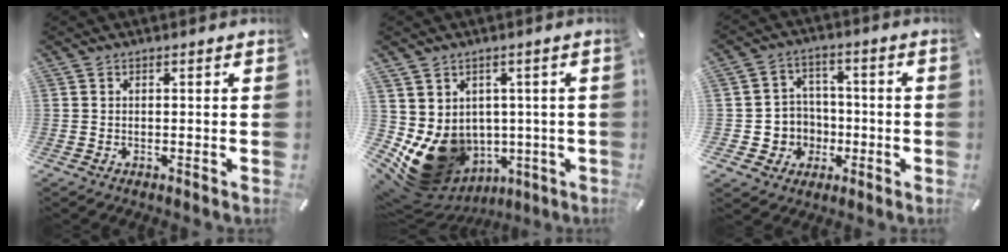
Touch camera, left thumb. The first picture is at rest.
{"total": 13.2, "force": [-1.6, 11.5, 6.2], "torque": [-0.131, -0.020, -0.018]}
{"total": 8.2, "force": [-1.9, 8.0, 0.8], "torque": [-0.019, 0.012, -0.028]}